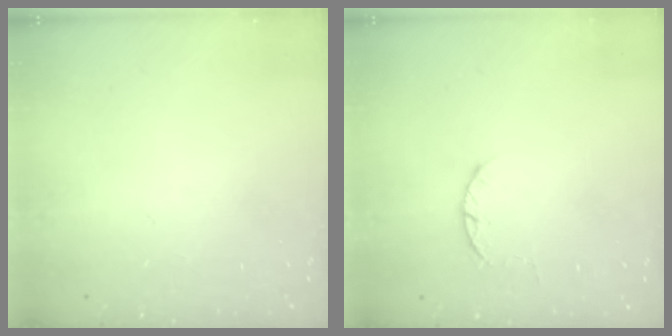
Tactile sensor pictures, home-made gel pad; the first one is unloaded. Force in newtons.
{"total": 2.3, "press": 2.3, "slide": 0.4}